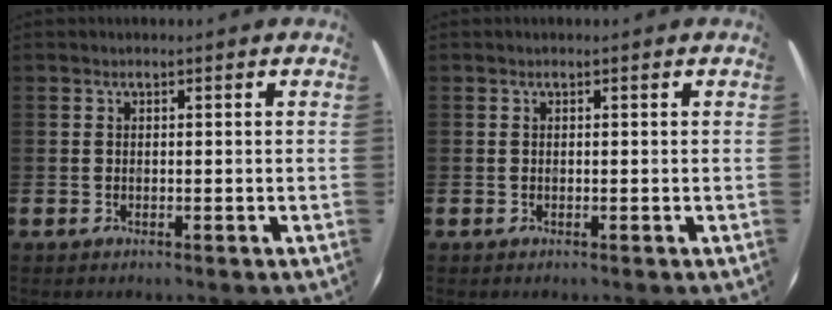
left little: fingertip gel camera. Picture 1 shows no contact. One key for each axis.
{"total": 0.0}